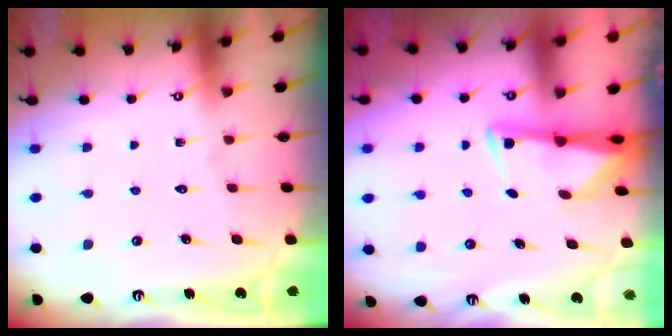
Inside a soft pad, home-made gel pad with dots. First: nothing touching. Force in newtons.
{"total": 3.0, "press": 2.9, "slide": 0.5}